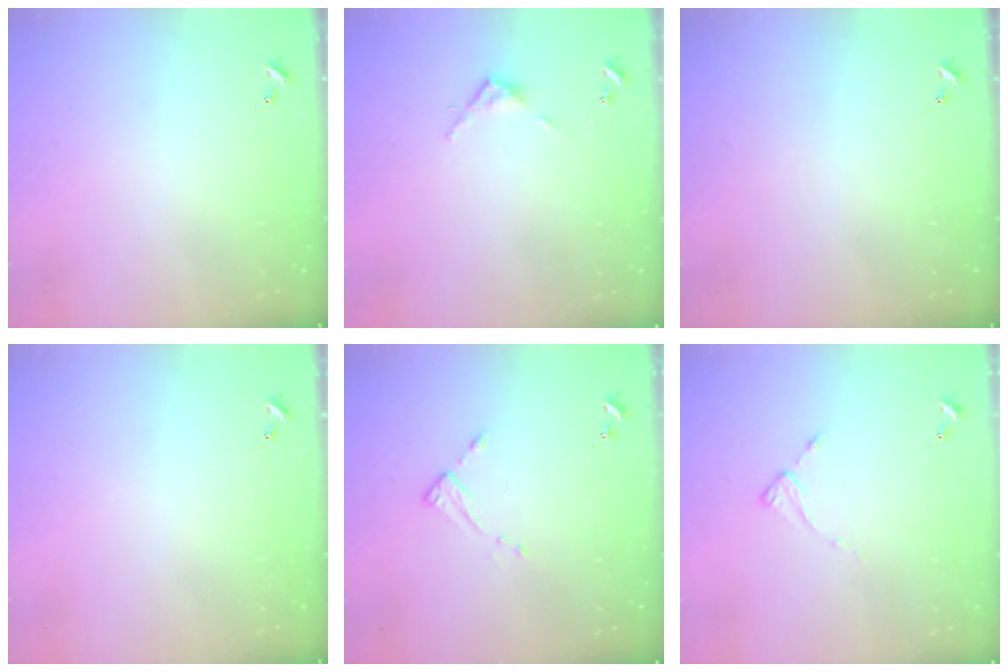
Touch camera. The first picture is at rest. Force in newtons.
{"total": 3.9, "press": 3.9, "slide": 0.3}
{"total": 0.0}
{"total": 0.0}
{"total": 2.6, "press": 2.6, "slide": 0.3}
{"total": 1.9, "press": 1.8, "slide": 0.3}